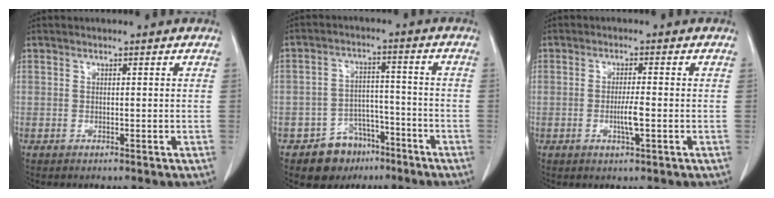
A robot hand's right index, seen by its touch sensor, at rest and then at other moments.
{"total": 7.6, "force": [-5.0, 5.5, 1.7], "torque": [-0.022, 0.016, -0.073]}
{"total": 5.6, "force": [-1.3, 0.2, 5.5], "torque": [-0.104, -0.010, -0.023]}